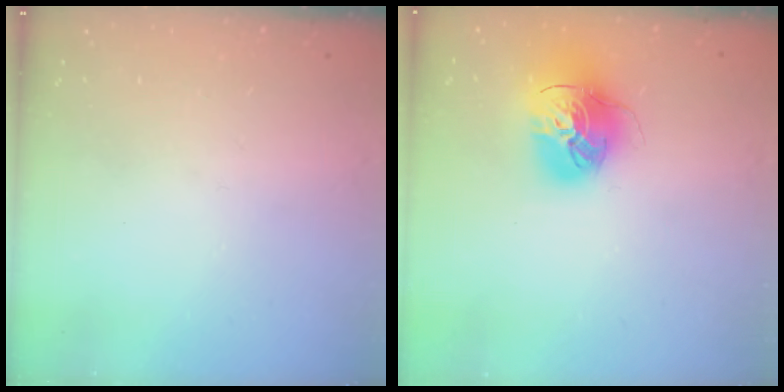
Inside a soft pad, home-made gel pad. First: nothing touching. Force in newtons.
{"total": 16.3, "press": 16.2, "slide": 1.6}